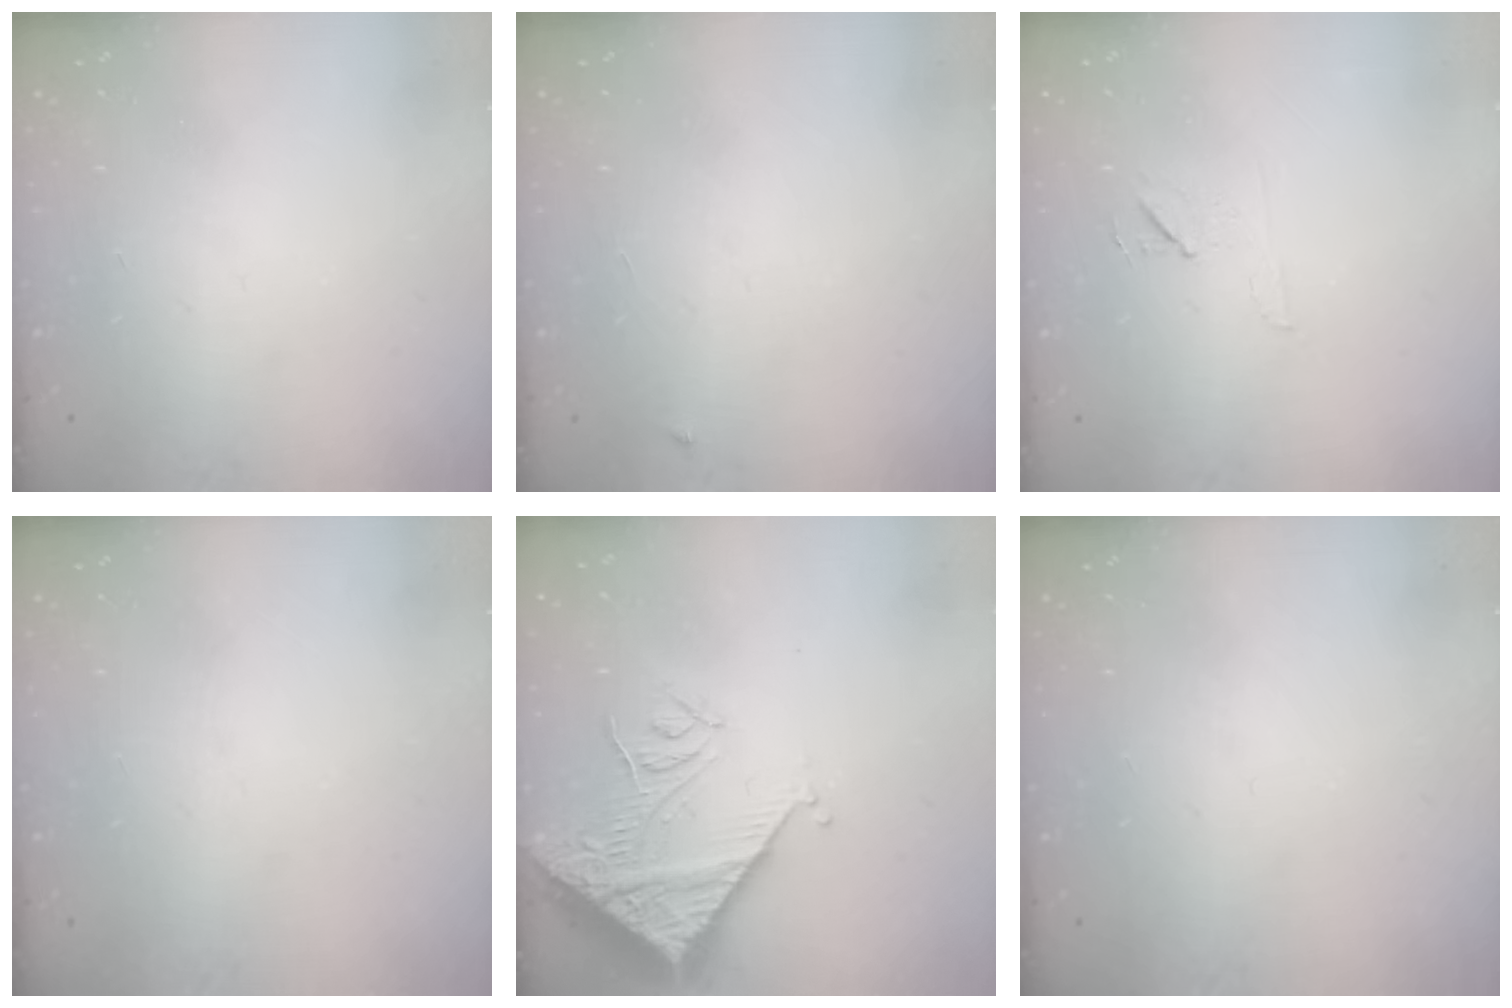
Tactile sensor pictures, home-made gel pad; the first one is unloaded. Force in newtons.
{"total": 2.3, "press": 2.3, "slide": 0.3}
{"total": 5.9, "press": 5.9, "slide": 0.9}
{"total": 0.0}
{"total": 13.2, "press": 13.1, "slide": 1.7}
{"total": 0.0}